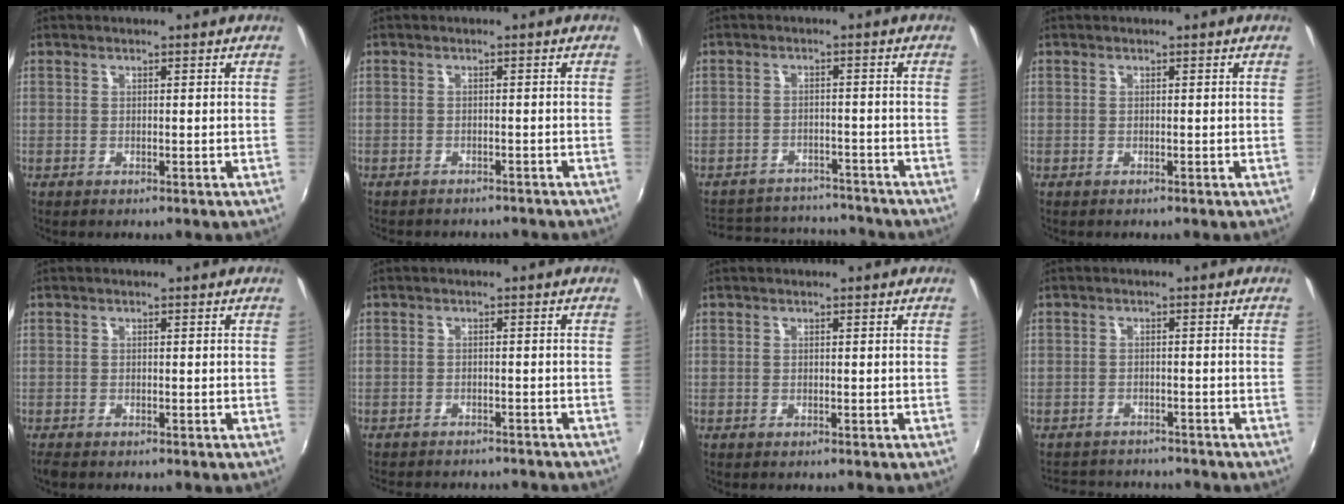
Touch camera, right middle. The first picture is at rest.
{"total": 5.1, "force": [-4.6, 1.6, 1.6], "torque": [-0.039, -0.015, -0.061]}
{"total": 12.8, "force": [-11.3, 5.0, 3.2], "torque": [-0.084, 0.031, -0.150]}
{"total": 0.0}
{"total": 1.4, "force": [-1.2, 0.4, 0.6], "torque": [-0.015, -0.008, -0.021]}
{"total": 9.3, "force": [-8.4, 2.1, 3.3], "torque": [-0.076, -0.016, -0.115]}
{"total": 0.0}
{"total": 7.6, "force": [-6.9, 2.7, 1.5], "torque": [-0.045, 0.011, -0.102]}